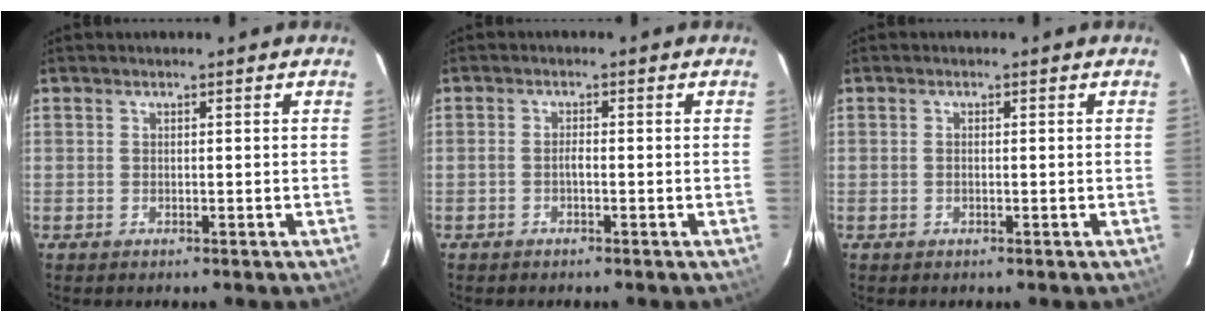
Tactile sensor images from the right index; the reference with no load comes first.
{"total": 1.2, "force": [-0.6, 0.4, 1.1], "torque": [-0.021, 0.005, -0.011]}
{"total": 0.8, "force": [0.0, 0.3, 0.7], "torque": [-0.015, 0.001, -0.002]}